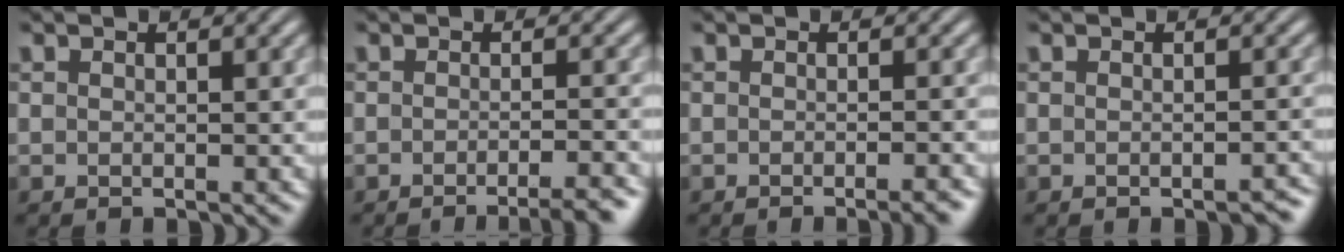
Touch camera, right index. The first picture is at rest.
{"total": 3.8, "force": [-3.2, 0.4, 2.0], "torque": [-0.016, 0.001, -0.055]}
{"total": 1.8, "force": [-1.5, 0.0, 1.1], "torque": [-0.012, 0.004, -0.028]}
{"total": 1.7, "force": [-1.5, 0.3, 0.7], "torque": [-0.011, 0.001, -0.022]}